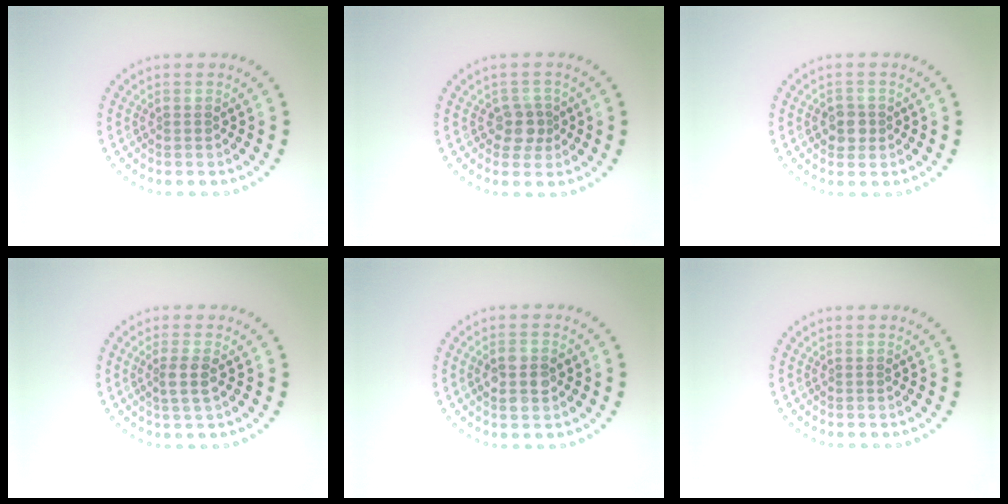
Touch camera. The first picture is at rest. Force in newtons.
{"total": 2.0, "press": 1.7, "slide": 1.0}
{"total": 1.7, "press": 1.7, "slide": 0.5}
{"total": 1.9, "press": 1.6, "slide": 1.0}
{"total": 2.5, "press": 2.5, "slide": 0.2}
{"total": 0.0}